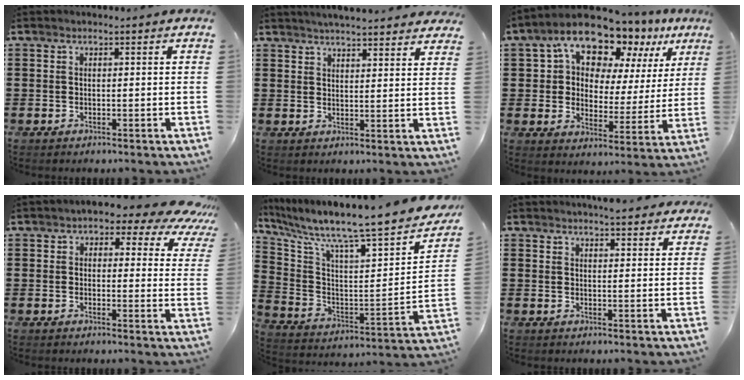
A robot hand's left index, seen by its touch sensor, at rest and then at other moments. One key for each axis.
{"total": 3.9, "fx": 3.9, "fy": -0.2, "fz": 0.5, "tx": -0.020, "ty": -0.015, "tz": 0.070}
{"total": 11.3, "fx": 9.0, "fy": 5.0, "fz": 4.5, "tx": -0.108, "ty": -0.057, "tz": 0.156}
{"total": 4.7, "fx": 3.6, "fy": 1.9, "fz": 2.4, "tx": -0.041, "ty": -0.022, "tz": 0.055}
{"total": 8.6, "fx": 7.3, "fy": -0.2, "fz": 4.5, "tx": -0.097, "ty": -0.079, "tz": 0.102}
{"total": 3.6, "fx": 3.6, "fy": -0.1, "fz": 0.5, "tx": -0.019, "ty": -0.011, "tz": 0.068}